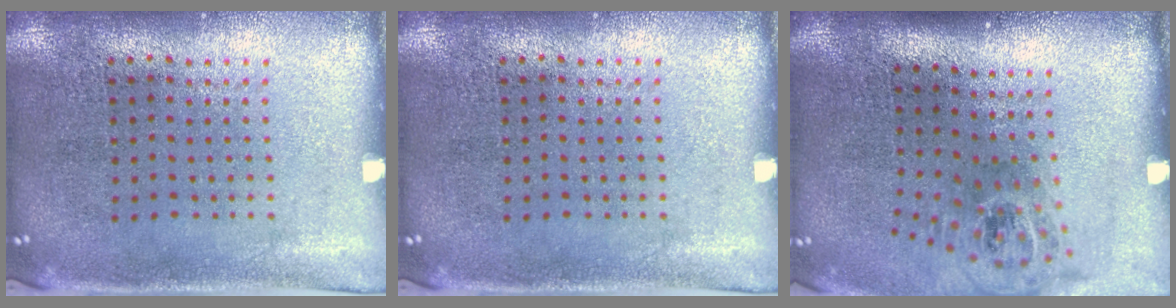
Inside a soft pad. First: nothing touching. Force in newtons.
{"total": 0.0}
{"total": 1.7, "press": 1.2, "slide": 1.2}